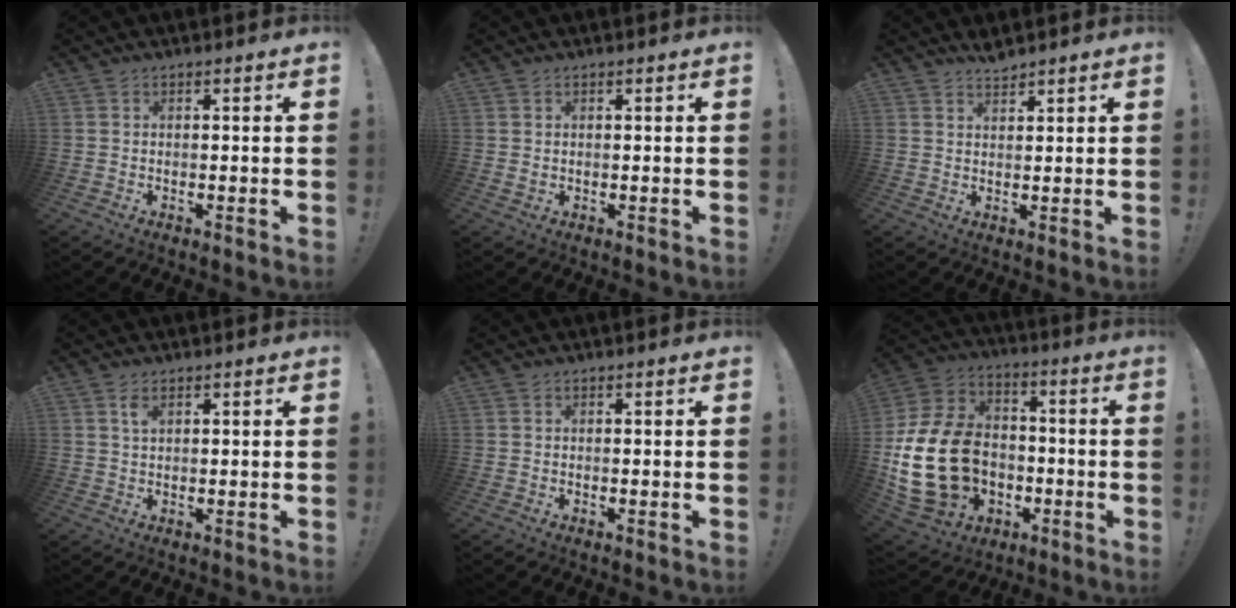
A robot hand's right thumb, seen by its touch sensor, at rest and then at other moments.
{"total": 0.7, "force": [0.4, 0.4, 0.4], "torque": [-0.008, 0.001, 0.008]}
{"total": 2.7, "force": [2.5, 0.5, 0.7], "torque": [-0.002, -0.021, 0.044]}
{"total": 2.6, "force": [1.3, 1.1, 1.9], "torque": [-0.026, -0.003, 0.019]}
{"total": 0.0}
{"total": 22.6, "force": [-4.3, 16.8, 14.5], "torque": [-0.288, 0.030, -0.051]}